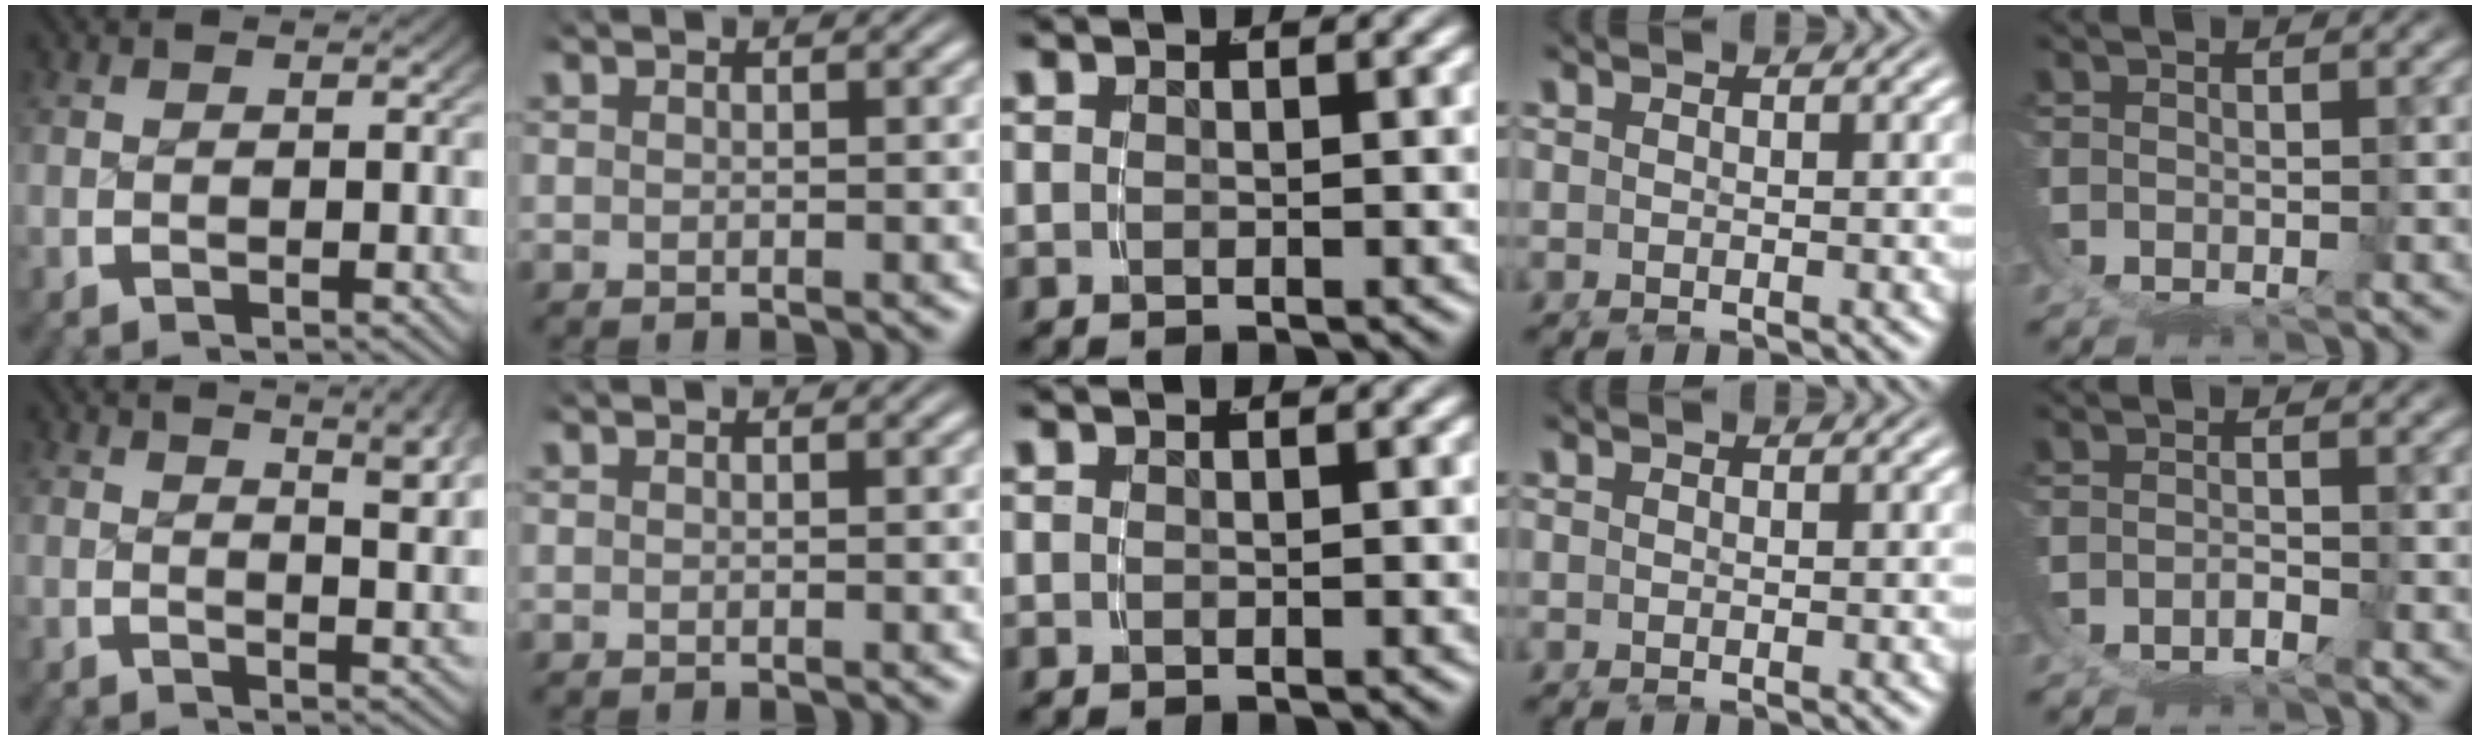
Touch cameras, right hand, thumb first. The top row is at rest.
{"thumb": {"total": 4.7, "force": [2.2, 1.5, 3.9], "torque": [-0.041, -0.003, 0.034]}, "ring": {"total": 0.5, "force": [0.5, 0.1, -0.1], "torque": [0.005, 0.009, 0.003]}, "little": {"total": 1.2, "force": [-1.0, -0.5, 0.4], "torque": [-0.005, 0.000, -0.017]}}